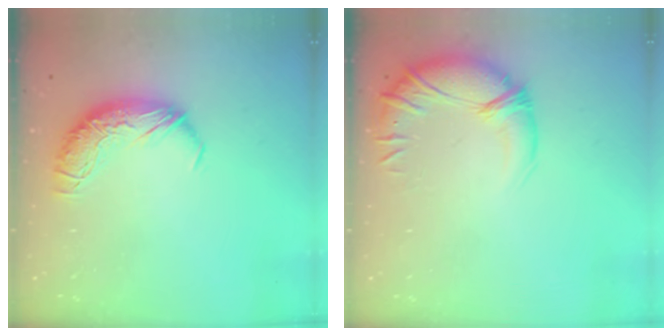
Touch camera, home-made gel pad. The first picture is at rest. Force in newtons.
{"total": 3.0, "press": 1.5, "slide": 2.6}